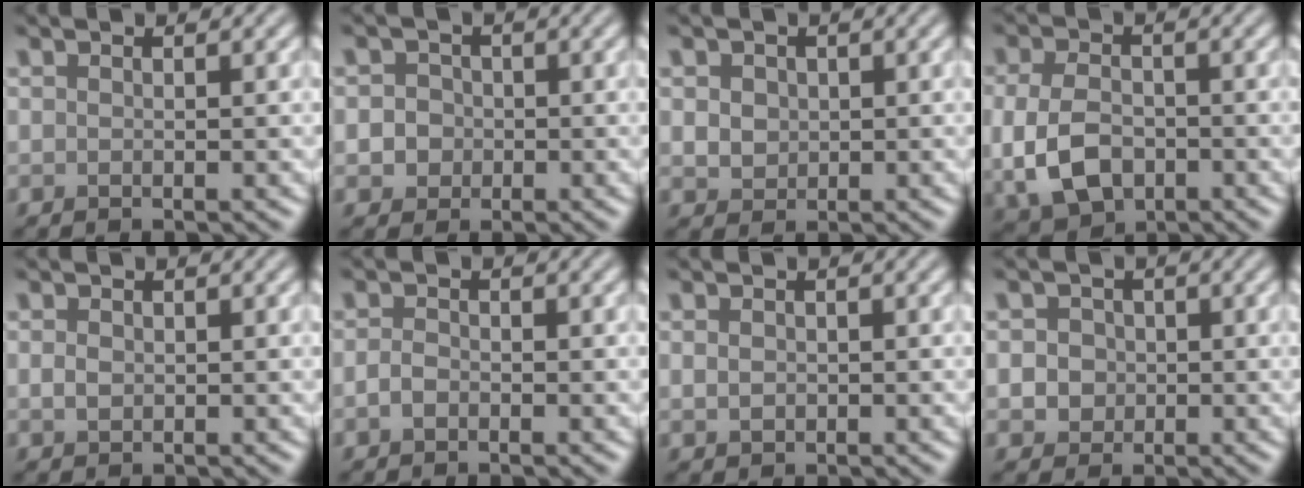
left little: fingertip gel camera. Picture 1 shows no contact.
{"total": 2.6, "force": [0.0, 2.4, 1.0], "torque": [0.007, 0.009, -0.014]}
{"total": 2.3, "force": [0.6, 1.9, 1.1], "torque": [-0.025, 0.005, 0.014]}
{"total": 5.9, "force": [-1.4, 4.0, 4.1], "torque": [-0.095, -0.012, -0.025]}
{"total": 1.0, "force": [0.0, 0.8, 0.6], "torque": [-0.013, -0.001, 0.000]}
{"total": 1.1, "force": [-0.6, 0.7, 0.7], "torque": [-0.015, 0.000, -0.014]}
{"total": 1.1, "force": [0.0, 0.9, 0.6], "torque": [-0.013, -0.002, 0.001]}
{"total": 3.5, "force": [0.3, 3.2, 1.4], "torque": [-0.002, 0.016, -0.010]}